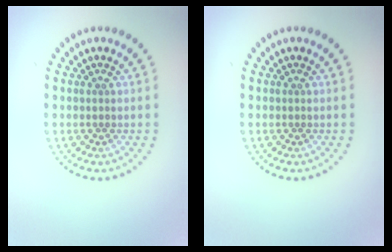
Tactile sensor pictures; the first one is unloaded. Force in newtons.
{"total": 0.0}